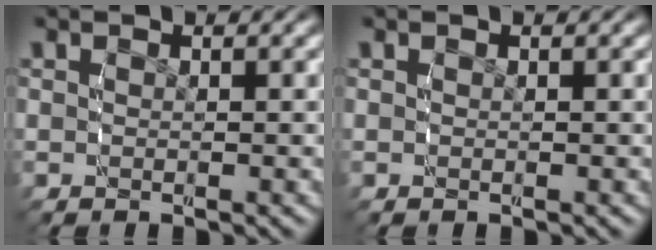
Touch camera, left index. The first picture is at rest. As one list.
[{"total": 0.0}]